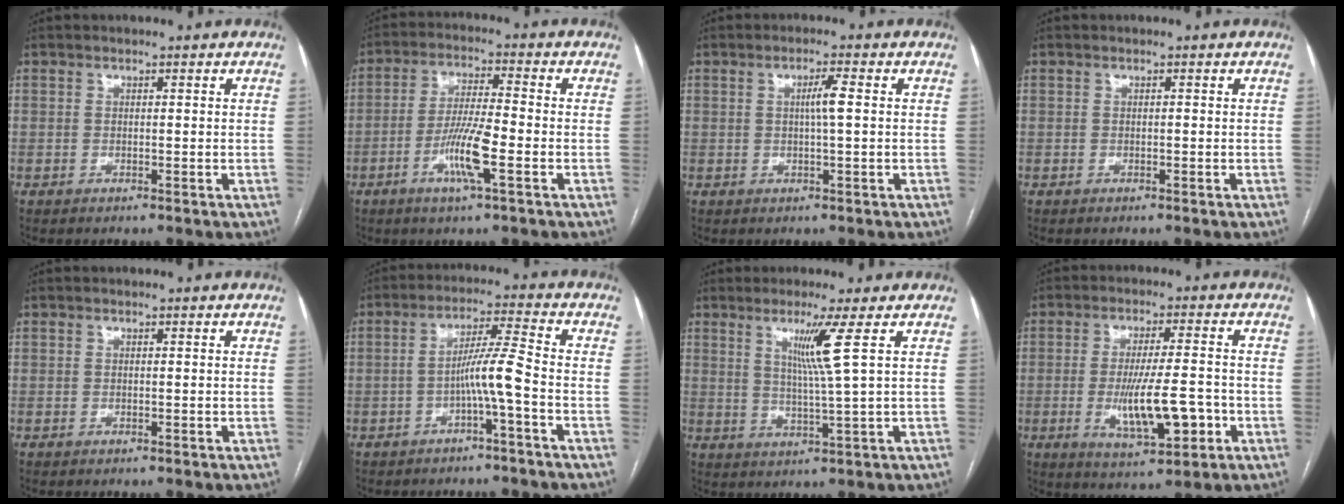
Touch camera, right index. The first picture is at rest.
{"total": 8.3, "force": [-3.1, 0.4, 7.6], "torque": [-0.149, -0.005, -0.060]}
{"total": 2.9, "force": [0.3, -0.2, 2.9], "torque": [-0.052, 0.000, 0.005]}
{"total": 0.0}
{"total": 0.0}
{"total": 6.0, "force": [-2.2, -0.8, 5.6], "torque": [-0.101, 0.015, -0.039]}
{"total": 5.8, "force": [2.3, -2.0, 4.9], "torque": [-0.095, -0.016, 0.048]}
{"total": 10.4, "force": [-2.7, 2.1, 9.9], "torque": [-0.173, -0.010, -0.037]}